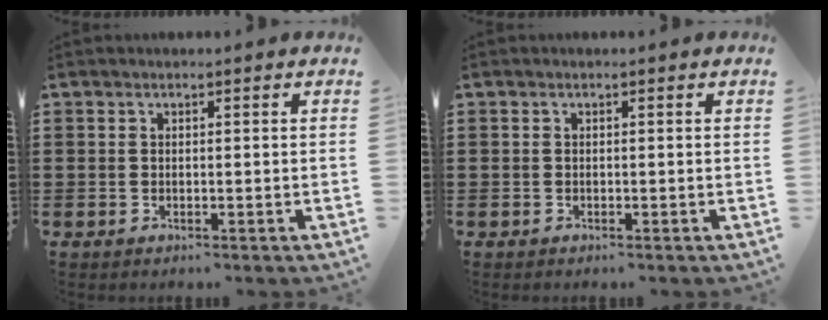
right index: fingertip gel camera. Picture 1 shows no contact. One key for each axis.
{"total": 0.0}